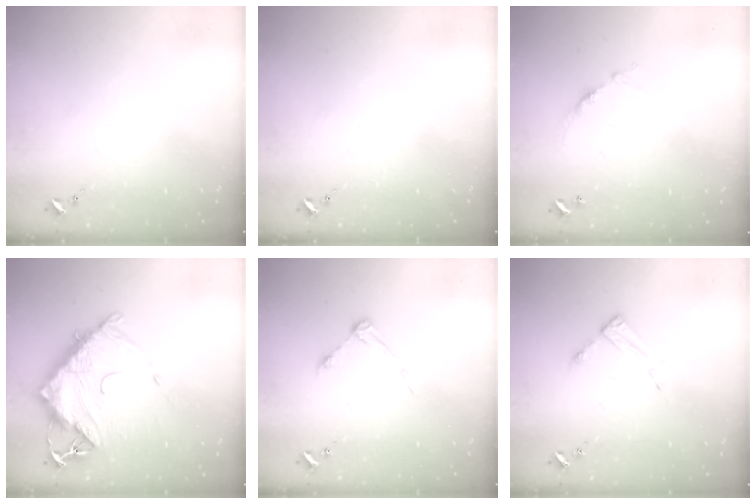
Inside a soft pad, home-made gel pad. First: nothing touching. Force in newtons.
{"total": 0.0}
{"total": 5.1, "press": 5.1, "slide": 0.4}
{"total": 14.5, "press": 14.4, "slide": 1.4}
{"total": 4.3, "press": 4.3, "slide": 0.6}
{"total": 4.4, "press": 4.3, "slide": 0.5}